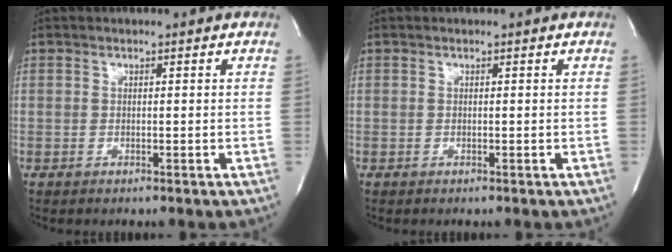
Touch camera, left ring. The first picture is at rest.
{"total": 0.0}